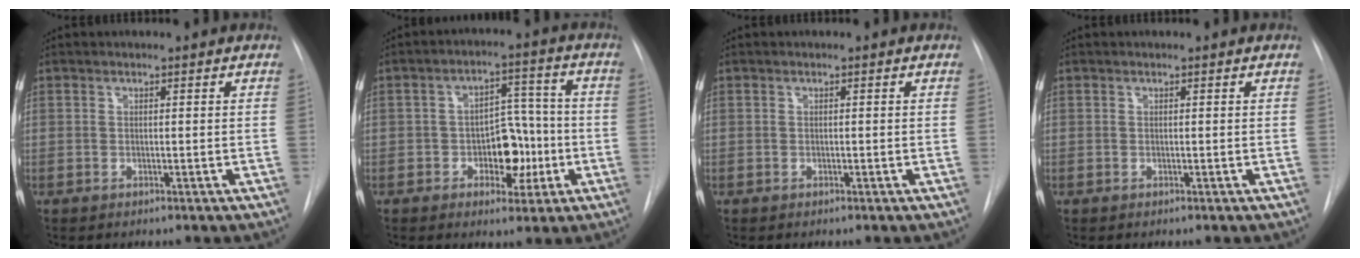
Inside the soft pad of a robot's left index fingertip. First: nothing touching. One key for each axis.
{"total": 8.3, "fx": -2.4, "fy": 4.8, "fz": 6.3, "tx": -0.084, "ty": 0.021, "tz": -0.033}
{"total": 0.0}
{"total": 0.0}